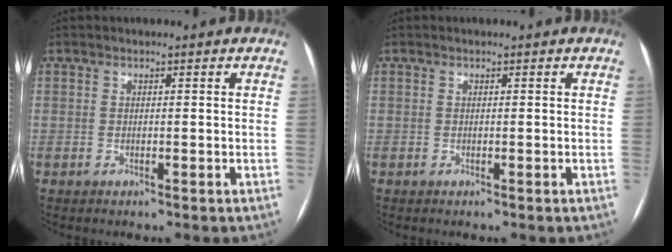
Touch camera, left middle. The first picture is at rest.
{"total": 0.0}